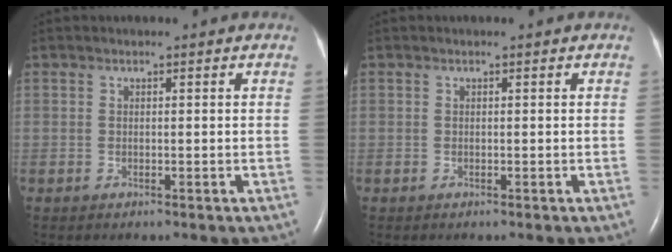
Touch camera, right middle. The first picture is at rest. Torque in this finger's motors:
{"motor_torque": [0.00, 0.00, -0.05, -0.03]}